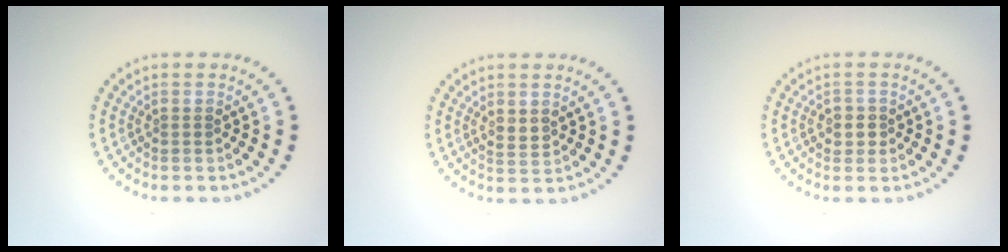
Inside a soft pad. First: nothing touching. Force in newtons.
{"total": 1.5, "press": 1.3, "slide": 0.6}
{"total": 1.5, "press": 1.4, "slide": 0.6}